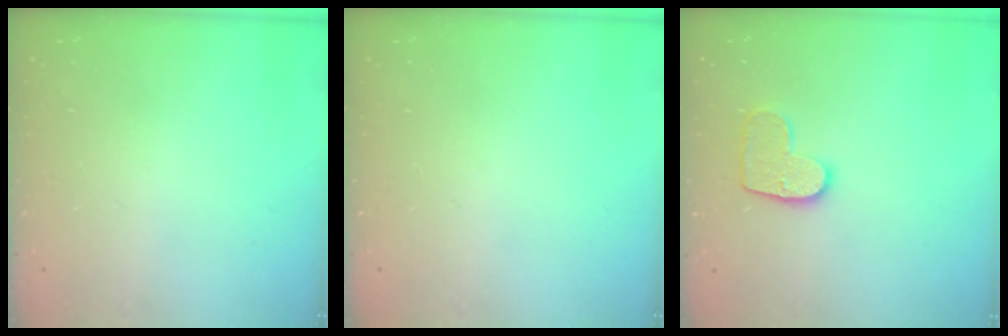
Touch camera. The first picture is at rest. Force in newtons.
{"total": 0.0}
{"total": 10.0, "press": 10.0, "slide": 0.5}